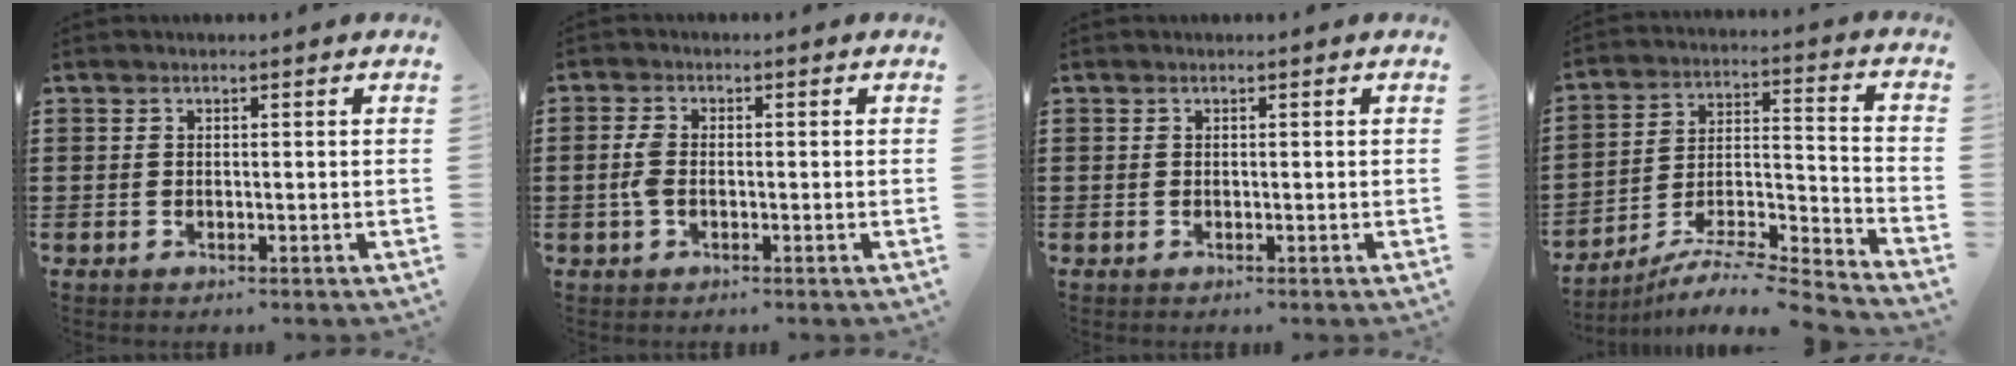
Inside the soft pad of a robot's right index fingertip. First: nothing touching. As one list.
[{"total": 2.9, "force": [-0.4, 1.6, 2.4], "torque": [-0.070, -0.005, -0.015]}, {"total": 0.0}, {"total": 7.8, "force": [-7.3, 0.3, 2.8], "torque": [-0.031, 0.003, -0.144]}]